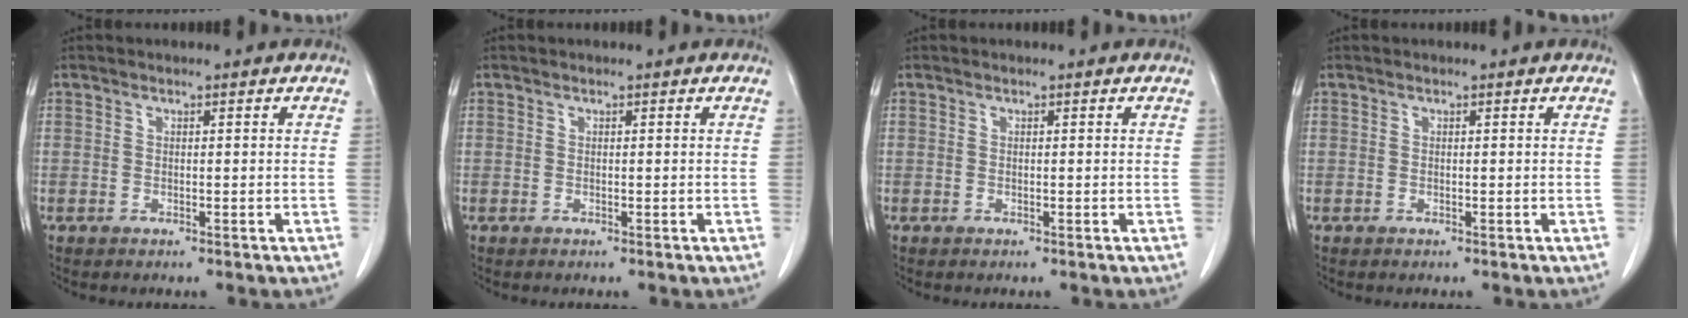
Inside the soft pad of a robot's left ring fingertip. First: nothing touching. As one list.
[{"total": 0.0}, {"total": 0.0}, {"total": 0.0}]